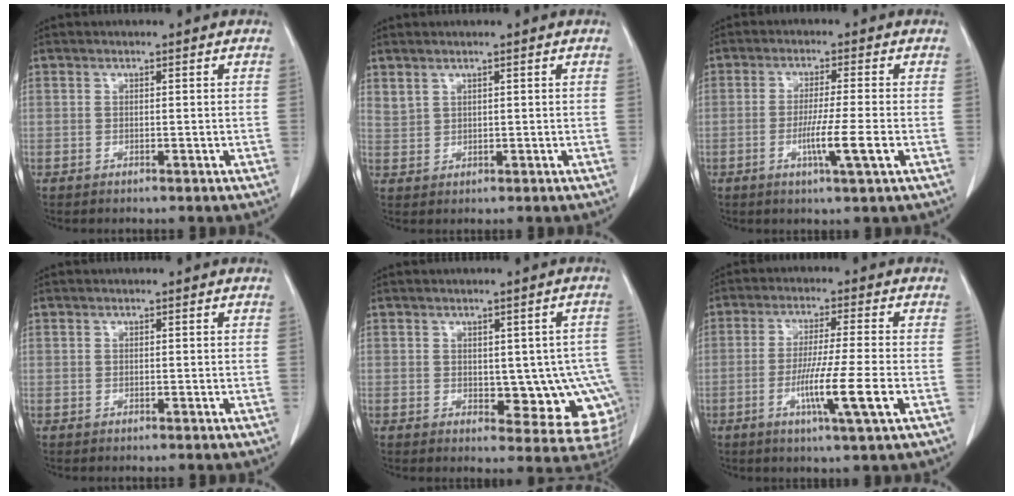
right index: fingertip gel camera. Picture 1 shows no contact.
{"total": 1.9, "force": [1.7, 0.7, 0.5], "torque": [-0.009, 0.002, 0.038]}
{"total": 6.2, "force": [-1.8, -0.7, 5.9], "torque": [-0.104, -0.013, -0.033]}
{"total": 0.0}
{"total": 10.8, "force": [-1.2, 5.0, 9.4], "torque": [-0.085, 0.012, 0.000]}
{"total": 9.2, "force": [-2.9, -0.9, 8.7], "torque": [-0.157, -0.020, -0.052]}